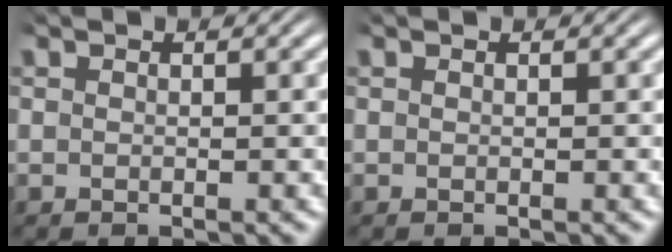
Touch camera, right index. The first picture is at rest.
{"total": 0.0}